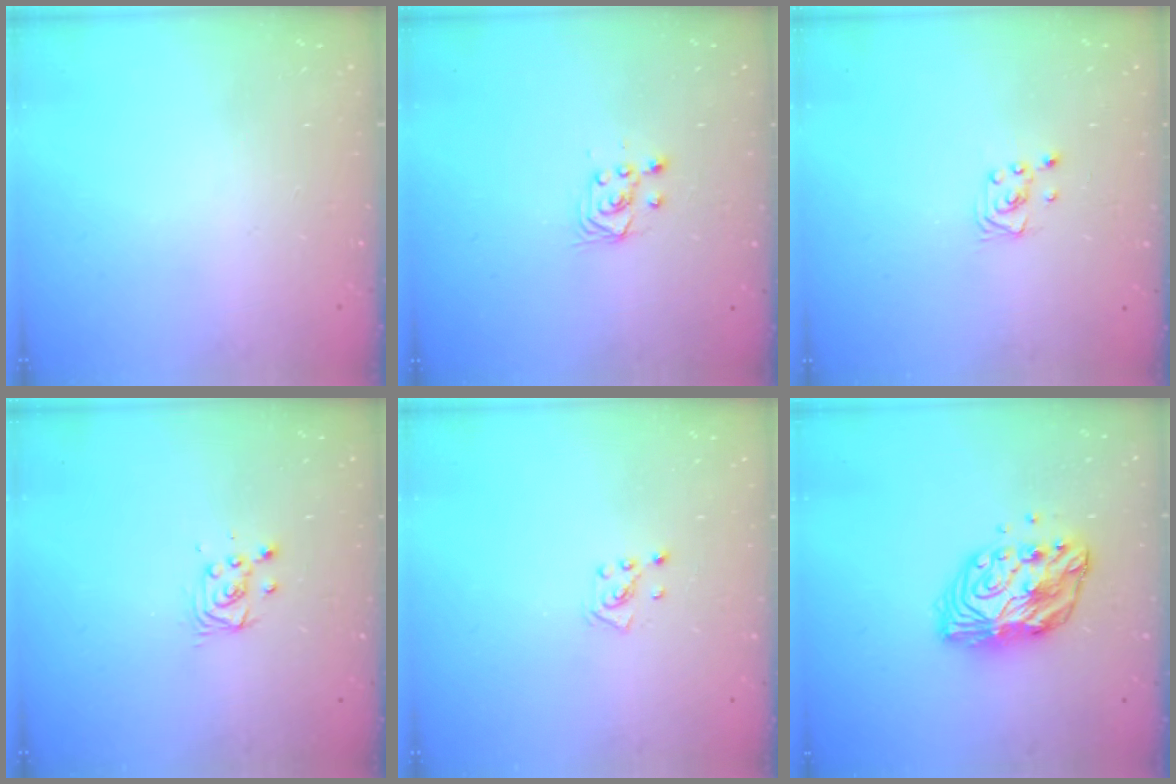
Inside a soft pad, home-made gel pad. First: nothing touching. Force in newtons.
{"total": 2.9, "press": 2.7, "slide": 1.0}
{"total": 2.0, "press": 2.0, "slide": 0.1}
{"total": 3.4, "press": 3.4, "slide": 0.4}
{"total": 2.2, "press": 2.2, "slide": 0.3}
{"total": 11.1, "press": 11.1, "slide": 0.8}